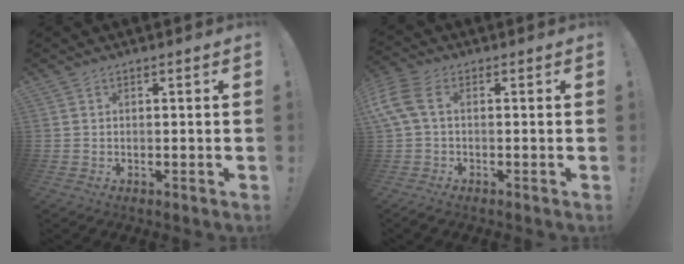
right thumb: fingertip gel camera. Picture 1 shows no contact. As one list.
[{"total": 7.2, "force": [0.8, 3.3, 6.3], "torque": [-0.139, -0.006, 0.019]}]